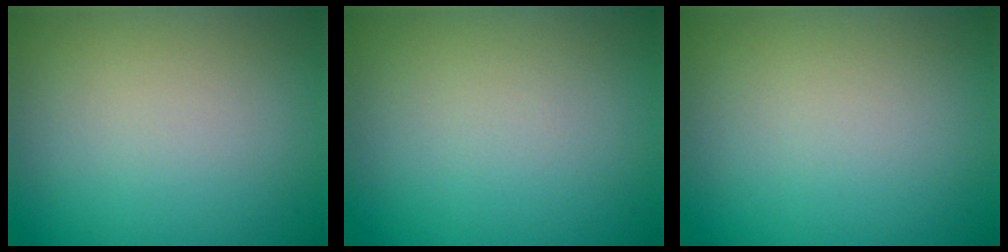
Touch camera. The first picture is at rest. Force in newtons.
{"total": 0.0}
{"total": 0.0}